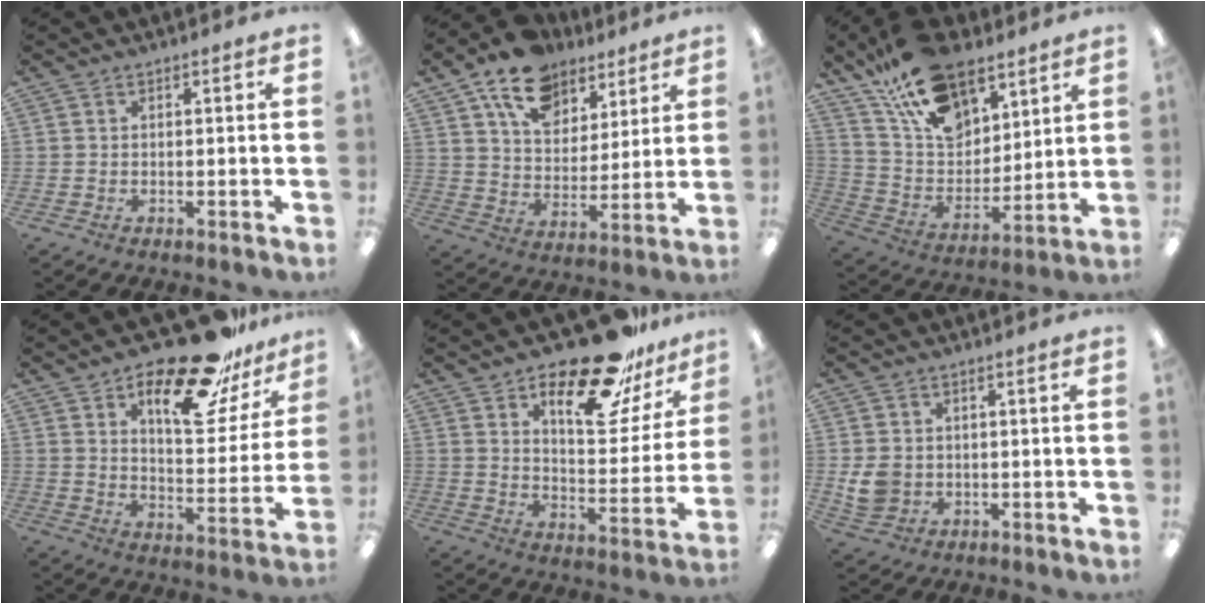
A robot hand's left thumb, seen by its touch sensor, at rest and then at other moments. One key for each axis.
{"total": 15.1, "fx": 10.3, "fy": 9.1, "fz": 6.2, "tx": -0.105, "ty": -0.051, "tz": 0.191}
{"total": 20.5, "fx": 13.7, "fy": 11.2, "fz": 10.4, "tx": -0.193, "ty": -0.066, "tz": 0.251}
{"total": 24.7, "fx": 17.4, "fy": 9.4, "fz": 14.8, "tx": -0.220, "ty": -0.097, "tz": 0.287}
{"total": 24.0, "fx": 17.2, "fy": 9.1, "fz": 14.0, "tx": -0.205, "ty": -0.101, "tz": 0.285}
{"total": 5.6, "fx": 0.4, "fy": 5.0, "fz": 2.6, "tx": -0.048, "ty": 0.002, "tz": 0.009}